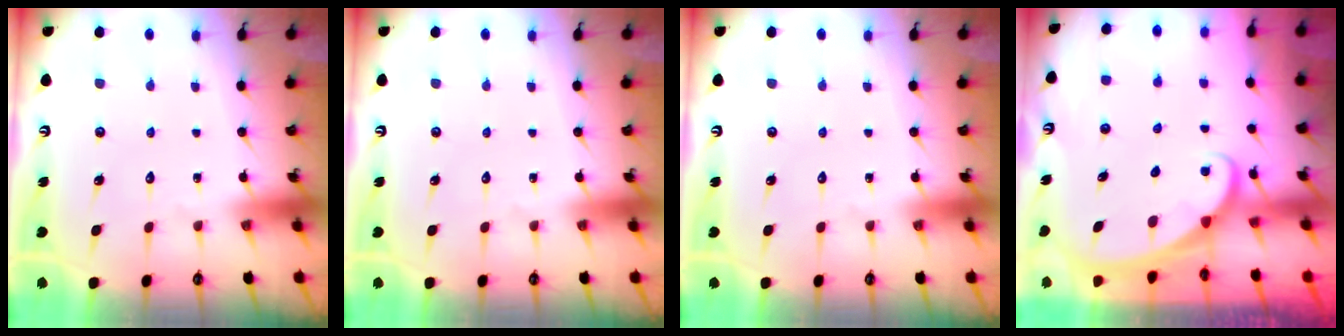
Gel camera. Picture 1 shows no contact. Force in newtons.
{"total": 0.0}
{"total": 0.0}
{"total": 1.7, "press": 1.7, "slide": 0.1}